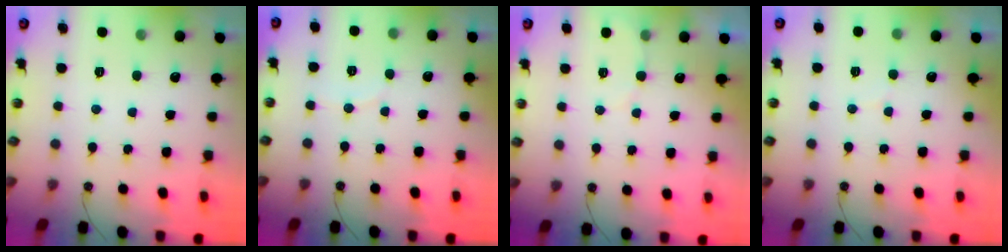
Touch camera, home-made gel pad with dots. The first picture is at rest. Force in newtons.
{"total": 2.5, "press": 2.5, "slide": 0.3}
{"total": 2.8, "press": 2.8, "slide": 0.3}
{"total": 5.0, "press": 5.0, "slide": 0.3}